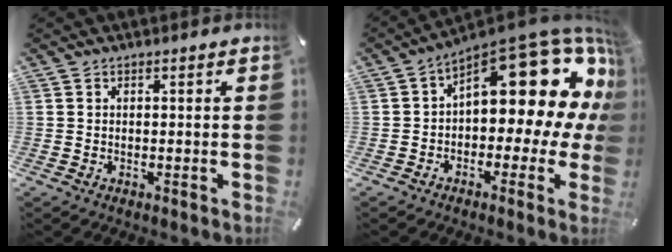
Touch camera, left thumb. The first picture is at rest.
{"total": 18.5, "force": [8.6, 8.7, 13.8], "torque": [-0.167, -0.081, 0.139]}